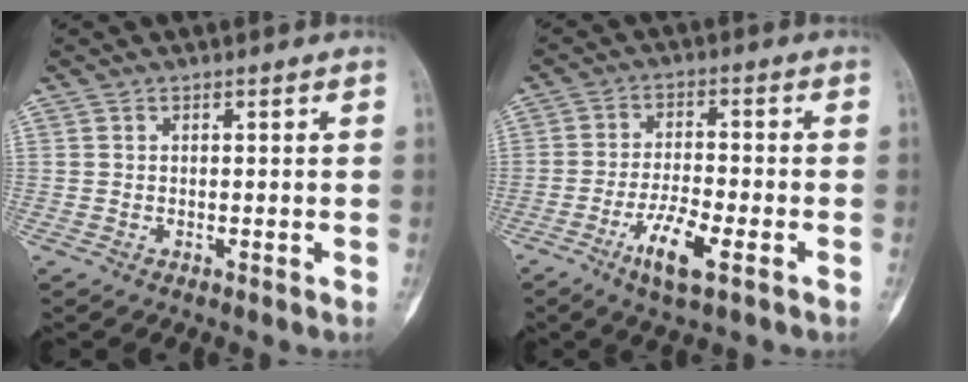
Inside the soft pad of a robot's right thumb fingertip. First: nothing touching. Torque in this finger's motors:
{"motor_torque": [0.03, 0.19, 0.81, -0.33, 0.19]}